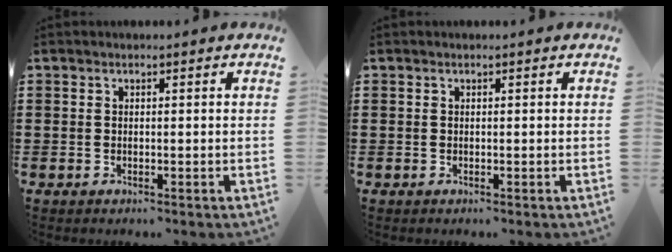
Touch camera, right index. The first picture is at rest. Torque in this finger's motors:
{"motor_torque": [0.46, 1.10, 0.00, 0.00]}